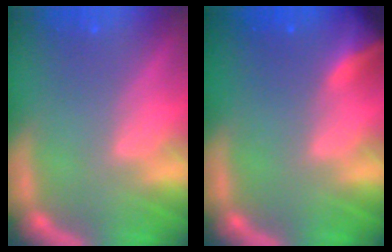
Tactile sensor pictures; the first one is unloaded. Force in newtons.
{"total": 4.4}